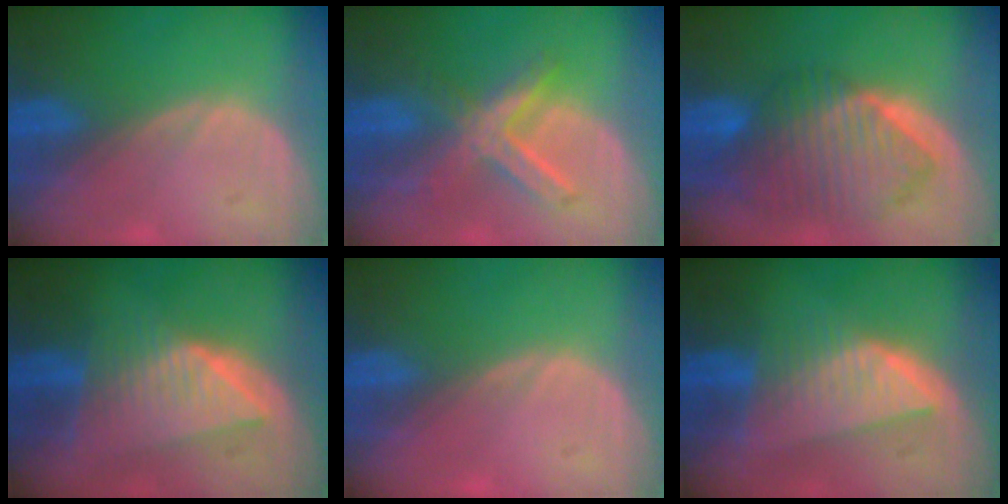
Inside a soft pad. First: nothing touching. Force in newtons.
{"total": 7.2, "press": 6.4, "slide": 3.4}
{"total": 10.4, "press": 9.0, "slide": 5.1}
{"total": 8.4, "press": 7.6, "slide": 3.7}
{"total": 0.5, "press": 0.1, "slide": 0.5}
{"total": 8.1, "press": 7.2, "slide": 3.8}